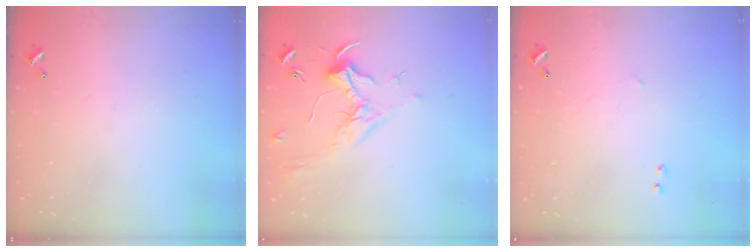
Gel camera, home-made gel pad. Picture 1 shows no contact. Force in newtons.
{"total": 1.8, "press": 1.7, "slide": 0.7}
{"total": 2.5, "press": 2.4, "slide": 0.4}